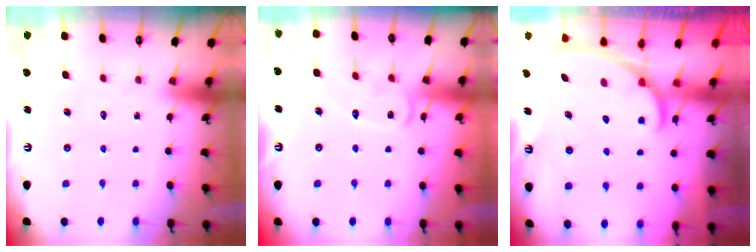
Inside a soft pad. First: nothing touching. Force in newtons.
{"total": 10.0, "press": 9.9, "slide": 0.8}
{"total": 2.0, "press": 2.0, "slide": 0.1}